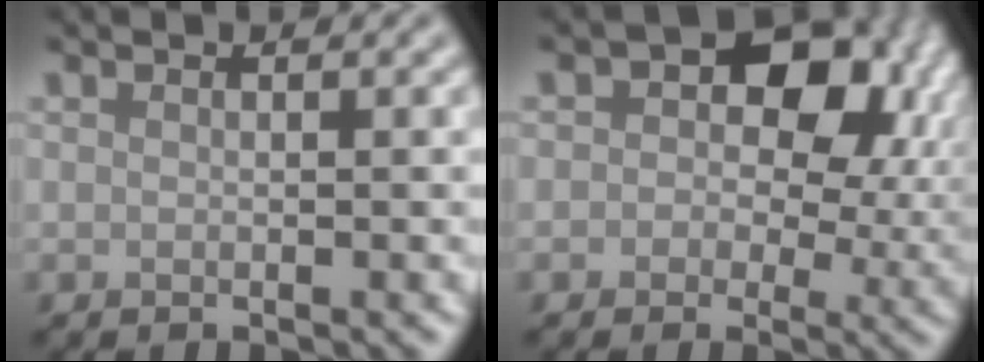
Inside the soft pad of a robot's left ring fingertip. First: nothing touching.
{"total": 9.4, "force": [2.0, 6.5, 6.6], "torque": [-0.074, 0.004, 0.015]}